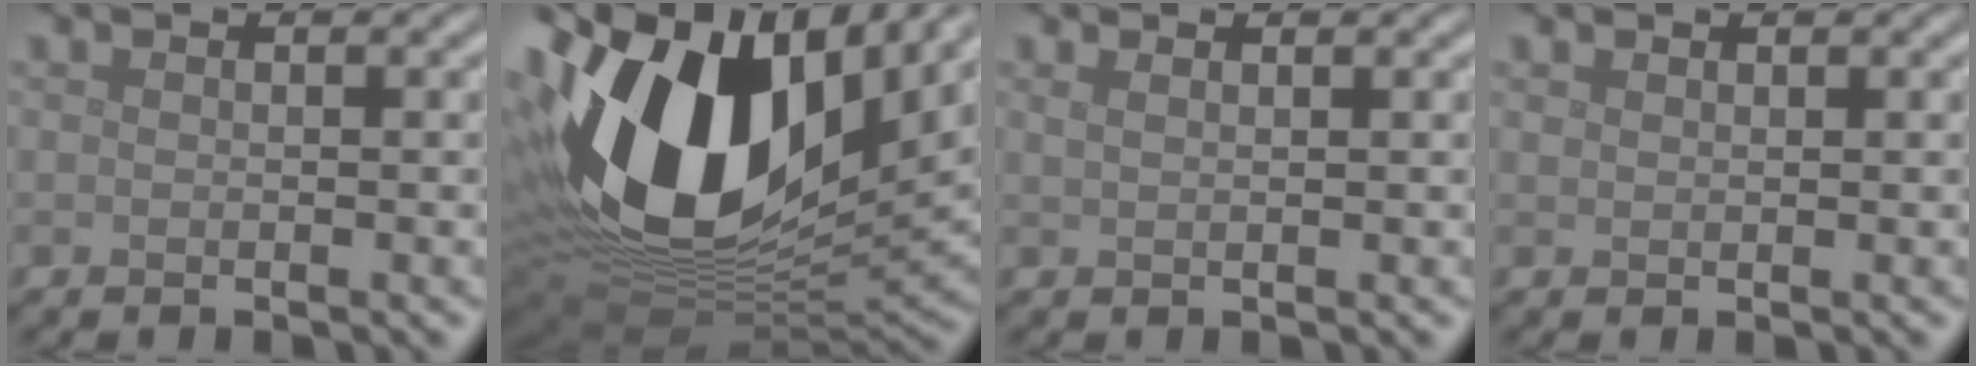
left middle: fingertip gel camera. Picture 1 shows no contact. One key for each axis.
{"total": 18.2, "fx": 4.4, "fy": 11.2, "fz": 13.6, "tx": -0.286, "ty": -0.002, "tz": 0.078}
{"total": 1.3, "fx": 0.9, "fy": 0.5, "fz": 0.8, "tx": -0.008, "ty": 0.000, "tz": 0.008}
{"total": 0.6, "fx": 0.6, "fy": 0.1, "fz": 0.1, "tx": -0.003, "ty": 0.000, "tz": 0.014}